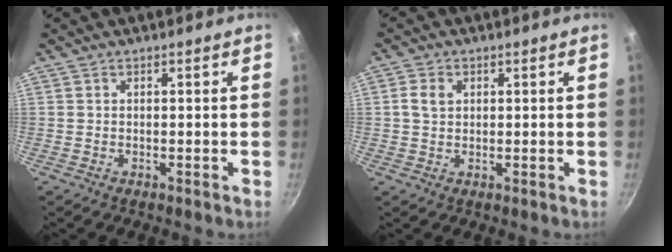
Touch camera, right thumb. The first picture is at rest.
{"total": 3.3, "force": [0.8, 2.5, 2.0], "torque": [-0.037, 0.003, 0.015]}